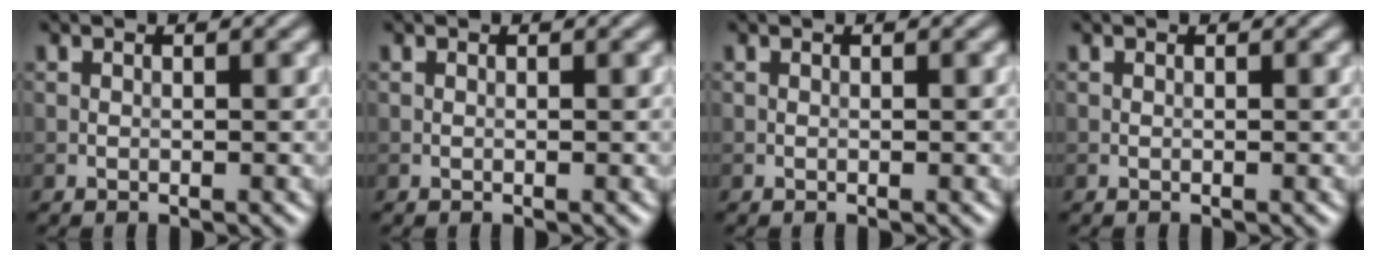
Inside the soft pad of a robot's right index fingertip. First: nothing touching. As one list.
[{"total": 0.0}, {"total": 0.0}, {"total": 0.0}]